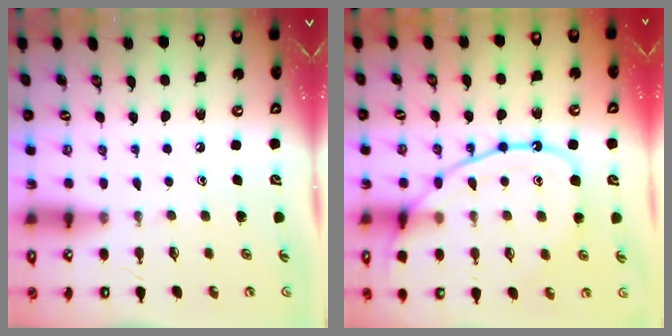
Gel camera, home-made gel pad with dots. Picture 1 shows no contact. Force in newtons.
{"total": 14.2, "press": 14.2, "slide": 1.2}